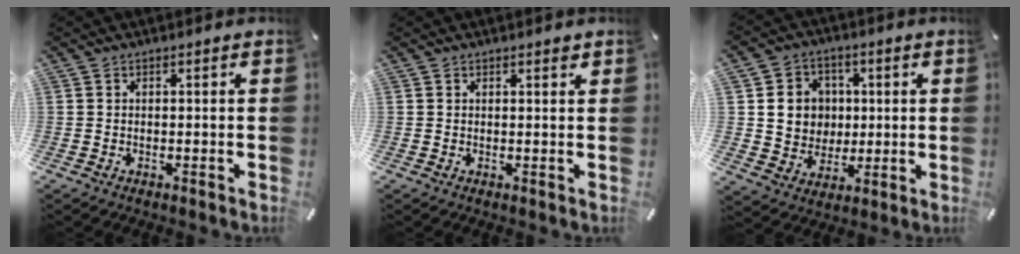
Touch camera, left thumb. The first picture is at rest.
{"total": 0.7, "force": [0.5, 0.2, 0.5], "torque": [-0.002, -0.003, 0.008]}
{"total": 9.7, "force": [1.3, 9.1, 2.8], "torque": [-0.034, 0.000, 0.031]}